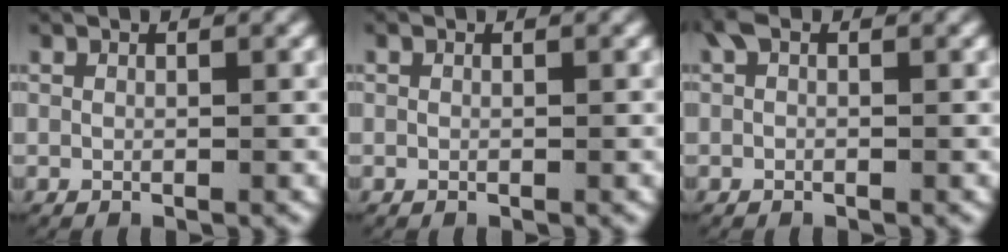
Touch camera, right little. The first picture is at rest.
{"total": 0.0}
{"total": 0.8, "force": [0.4, 0.3, 0.6], "torque": [-0.018, 0.003, 0.006]}